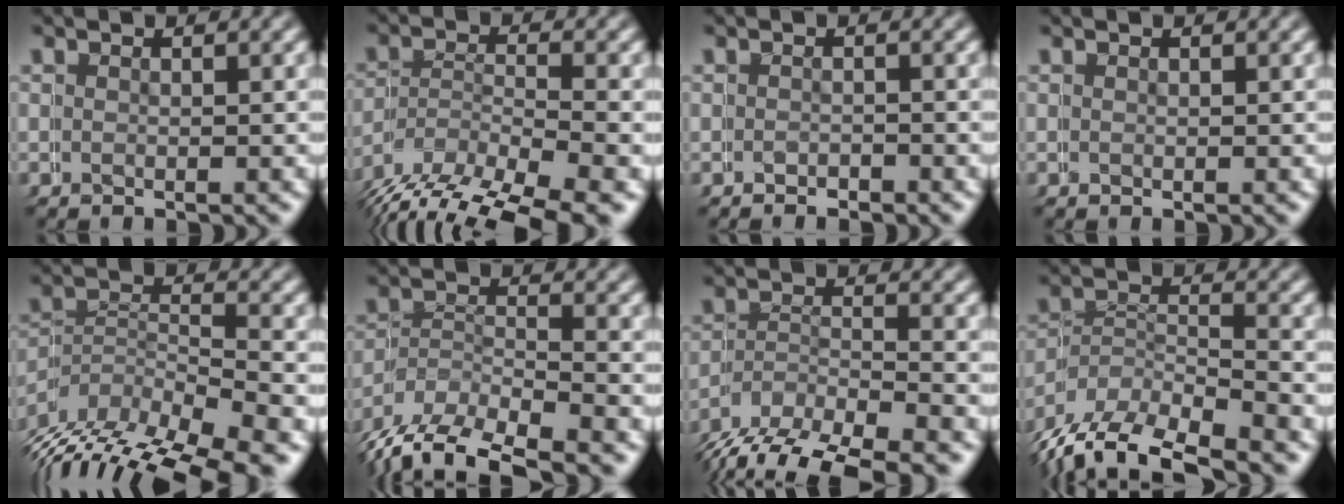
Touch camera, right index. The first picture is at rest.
{"total": 7.8, "force": [-3.7, 5.4, 4.2], "torque": [-0.084, -0.025, -0.053]}
{"total": 1.7, "force": [-1.4, 0.9, -0.4], "torque": [0.003, -0.005, -0.023]}
{"total": 0.0}
{"total": 7.7, "force": [-5.1, 4.5, 3.6], "torque": [-0.080, -0.031, -0.068]}
{"total": 7.6, "force": [-5.3, 4.7, 2.7], "torque": [-0.062, -0.020, -0.083]}
{"total": 8.2, "force": [-5.7, 4.6, 3.5], "torque": [-0.066, -0.027, -0.081]}
{"total": 7.9, "force": [-6.0, 4.4, 2.5], "torque": [-0.060, -0.023, -0.096]}